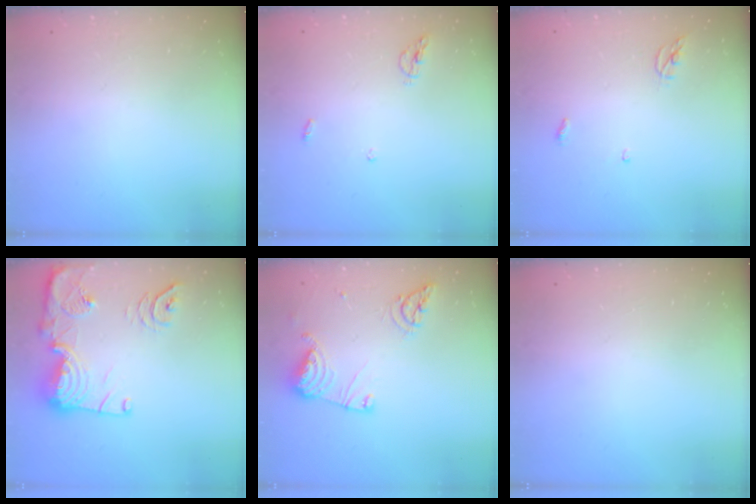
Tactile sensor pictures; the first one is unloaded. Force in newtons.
{"total": 5.0, "press": 4.9, "slide": 0.2}
{"total": 3.5, "press": 3.5, "slide": 0.3}
{"total": 21.3, "press": 21.2, "slide": 1.9}
{"total": 12.6, "press": 12.5, "slide": 1.5}
{"total": 0.0}